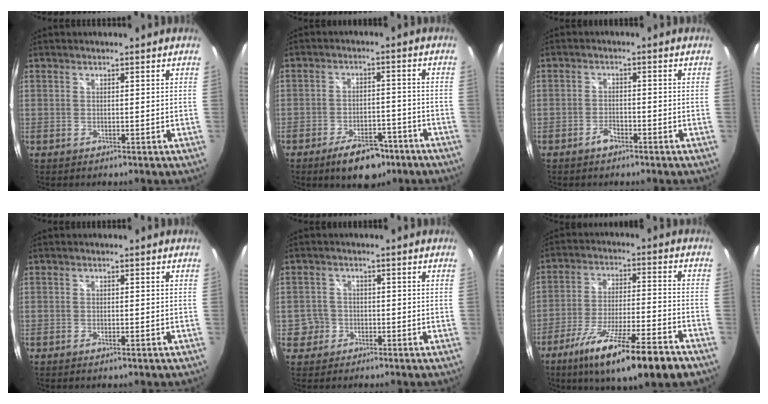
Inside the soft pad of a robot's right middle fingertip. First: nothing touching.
{"total": 9.5, "force": [-6.6, 4.4, 5.3], "torque": [-0.103, 0.003, -0.093]}
{"total": 2.5, "force": [-1.9, 1.2, 1.1], "torque": [-0.027, 0.003, -0.034]}
{"total": 1.3, "force": [-0.8, 0.4, 0.8], "torque": [-0.013, -0.003, -0.014]}
{"total": 3.5, "force": [-1.3, 3.2, 0.2], "torque": [-0.007, 0.011, -0.022]}
{"total": 18.6, "force": [-12.2, 2.4, 13.8], "torque": [-0.246, -0.050, -0.198]}